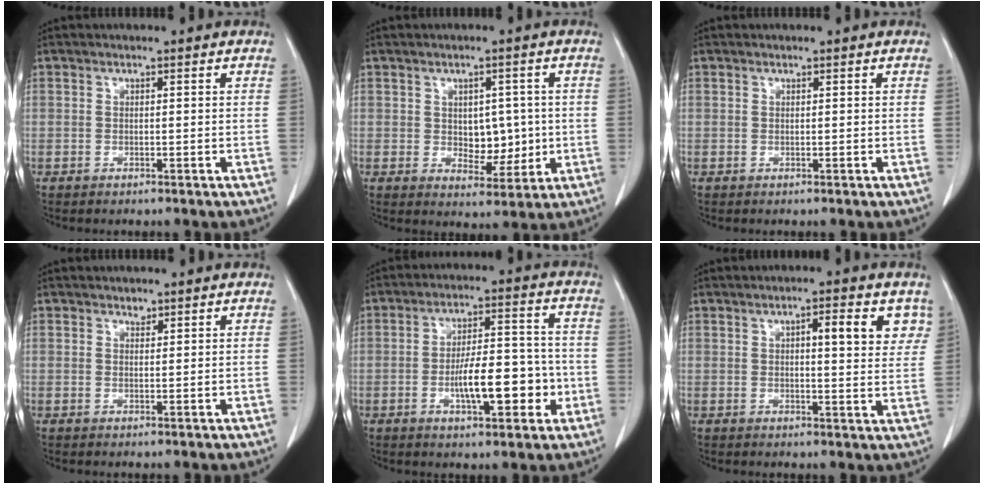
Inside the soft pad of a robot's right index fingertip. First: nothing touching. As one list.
[{"total": 6.6, "force": [0.1, 4.3, 5.0], "torque": [-0.067, 0.006, 0.017]}, {"total": 0.0}, {"total": 1.2, "force": [0.8, 0.8, 0.3], "torque": [-0.002, -0.001, 0.014]}, {"total": 11.1, "force": [-2.9, 3.8, 10.1], "torque": [-0.166, 0.020, -0.043]}, {"total": 7.6, "force": [3.3, 2.1, 6.5], "torque": [-0.086, 0.005, 0.042]}]